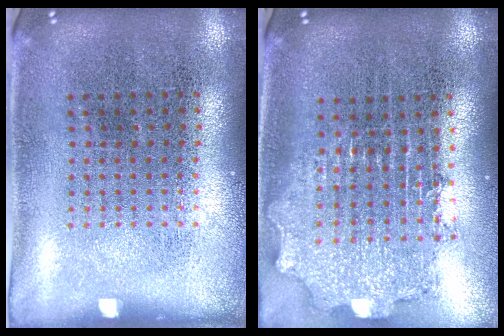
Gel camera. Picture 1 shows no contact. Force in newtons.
{"total": 2.0, "press": 1.6, "slide": 1.3}